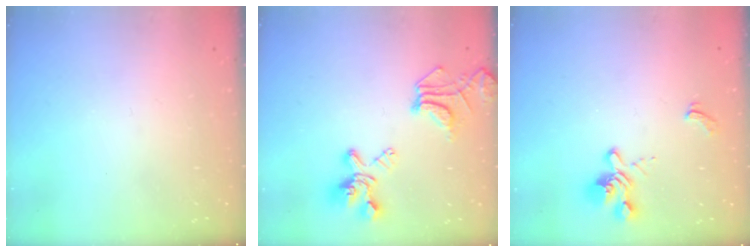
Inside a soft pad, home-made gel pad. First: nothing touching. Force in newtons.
{"total": 10.4, "press": 10.2, "slide": 2.0}
{"total": 2.6, "press": 2.3, "slide": 1.3}